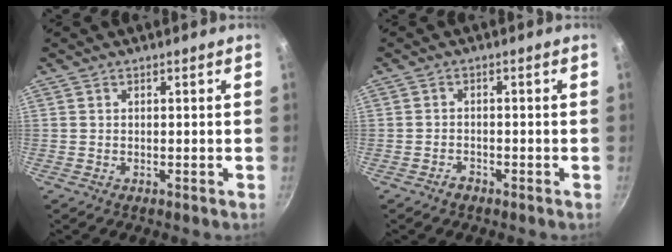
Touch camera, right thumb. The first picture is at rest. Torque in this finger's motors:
{"motor_torque": [-0.26, 0.05, -0.36, 0.03, 0.02]}